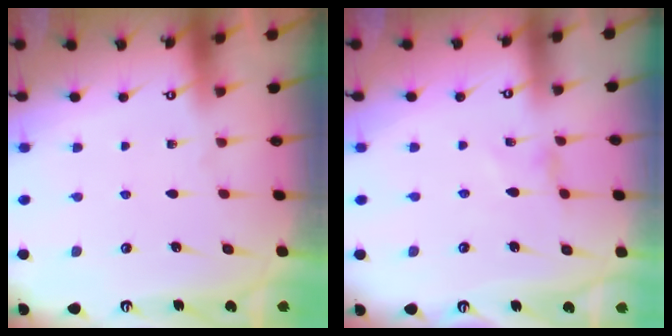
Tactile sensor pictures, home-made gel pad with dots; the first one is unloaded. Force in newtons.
{"total": 0.0}